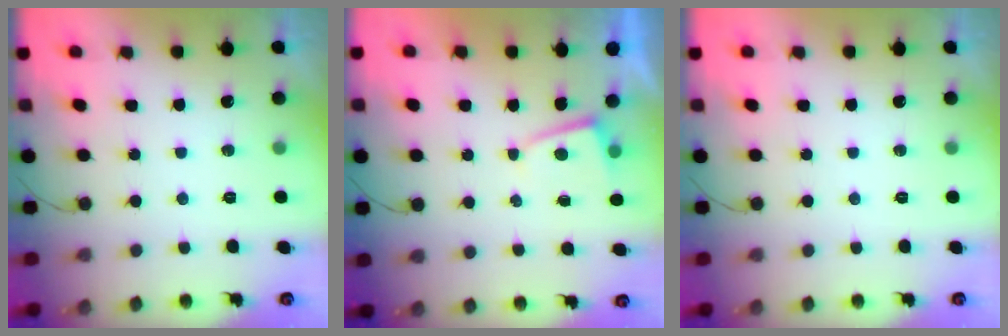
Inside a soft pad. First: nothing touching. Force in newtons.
{"total": 2.0, "press": 2.0, "slide": 0.3}
{"total": 0.0}